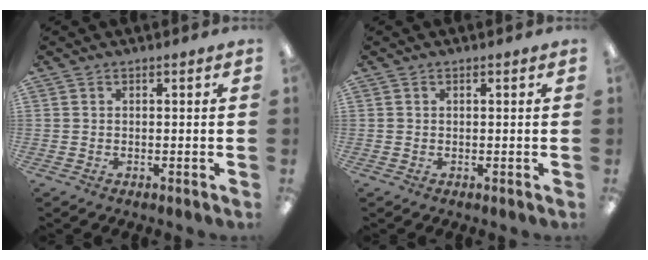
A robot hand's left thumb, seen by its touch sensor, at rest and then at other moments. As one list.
[{"total": 0.7, "force": [0.0, 0.5, 0.6], "torque": [-0.011, 0.005, -0.001]}]